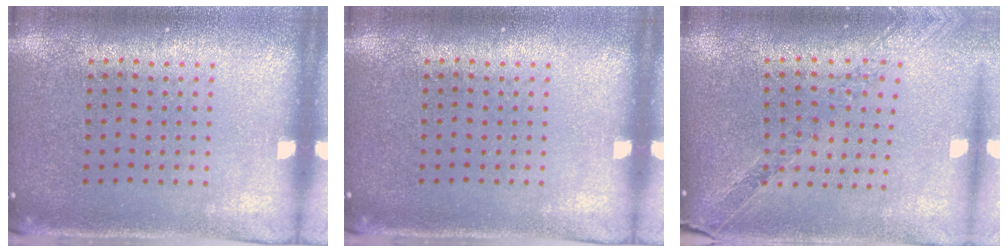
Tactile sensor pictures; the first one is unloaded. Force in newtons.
{"total": 0.0}
{"total": 1.0, "press": 1.0, "slide": 0.0}